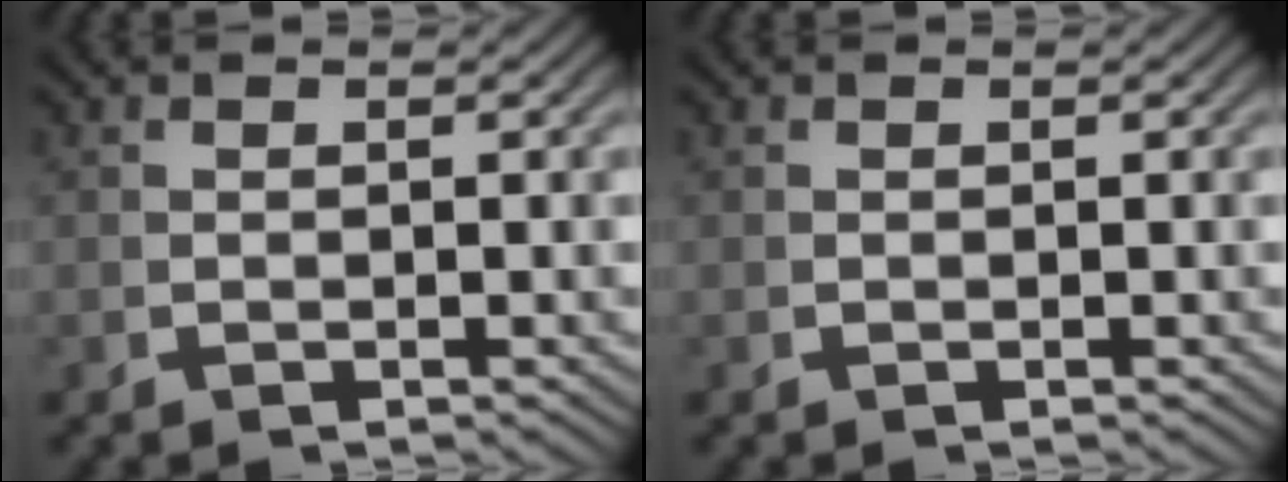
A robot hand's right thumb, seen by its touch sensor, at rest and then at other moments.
{"total": 0.0}